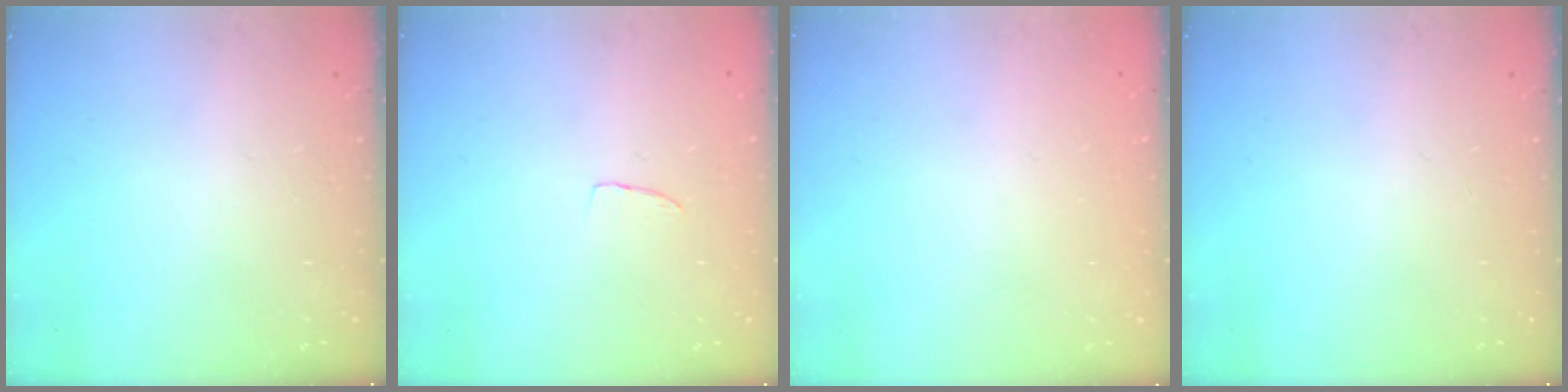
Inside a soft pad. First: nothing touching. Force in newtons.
{"total": 3.5, "press": 3.5, "slide": 0.2}
{"total": 0.0}
{"total": 0.0}